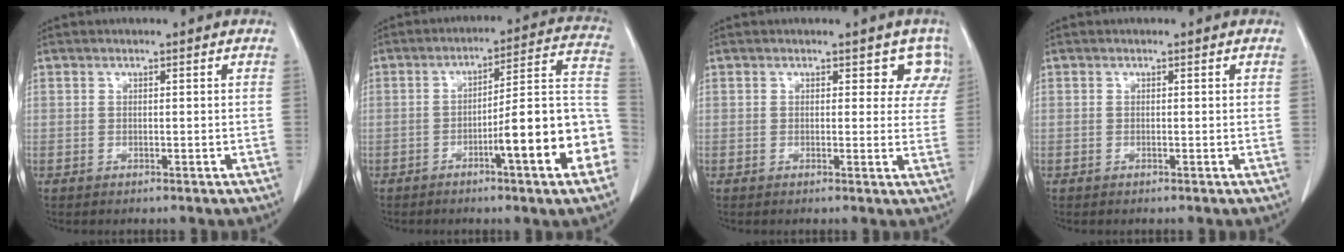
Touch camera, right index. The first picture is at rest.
{"total": 15.5, "force": [-5.5, 1.0, 14.5], "torque": [-0.156, 0.025, -0.075]}
{"total": 4.3, "force": [2.6, 2.8, 1.9], "torque": [0.012, -0.003, 0.012]}
{"total": 0.0}